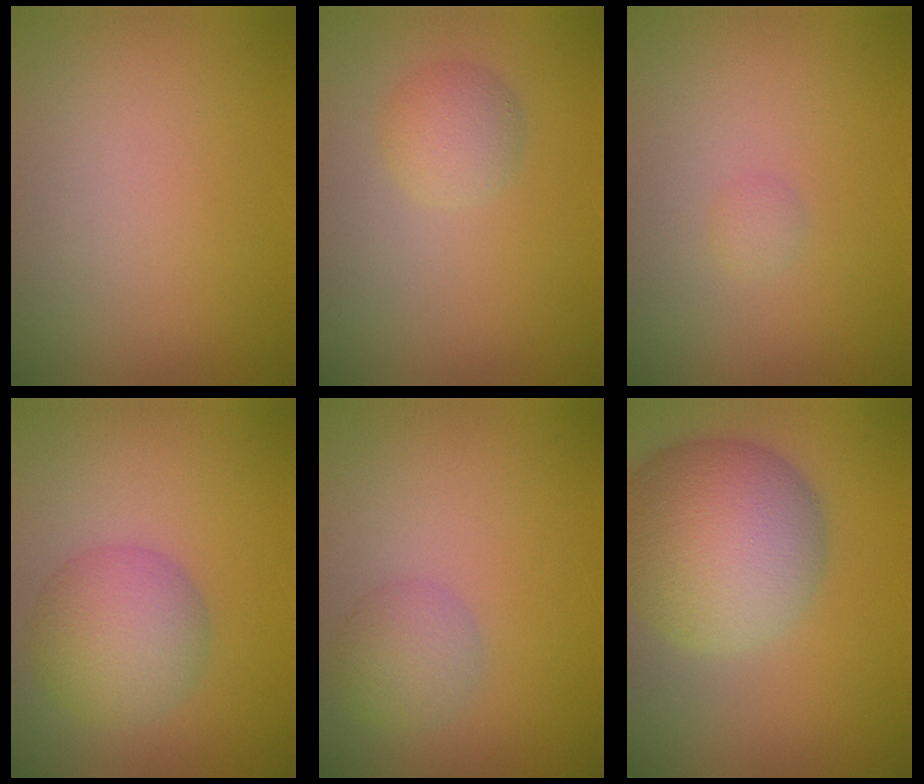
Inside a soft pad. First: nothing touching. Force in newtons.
{"total": 2.2, "press": 2.2, "slide": 0.2}
{"total": 0.6, "press": 0.6, "slide": 0.0}
{"total": 4.7, "press": 4.7, "slide": 0.2}
{"total": 2.3, "press": 2.3, "slide": 0.1}
{"total": 9.4, "press": 9.4, "slide": 0.3}